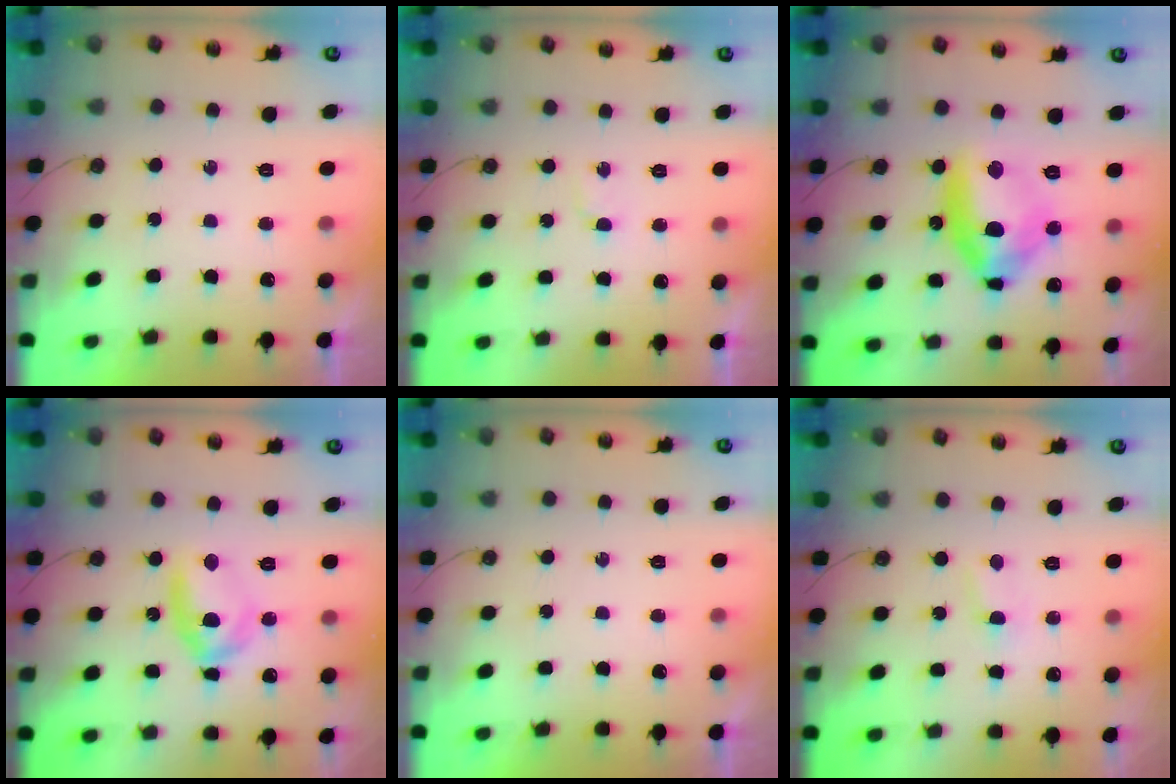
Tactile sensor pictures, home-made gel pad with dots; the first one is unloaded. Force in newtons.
{"total": 1.8, "press": 1.4, "slide": 1.1}
{"total": 13.5, "press": 13.4, "slide": 1.6}
{"total": 11.4, "press": 11.4, "slide": 1.0}
{"total": 0.0}
{"total": 1.9, "press": 1.9, "slide": 0.3}